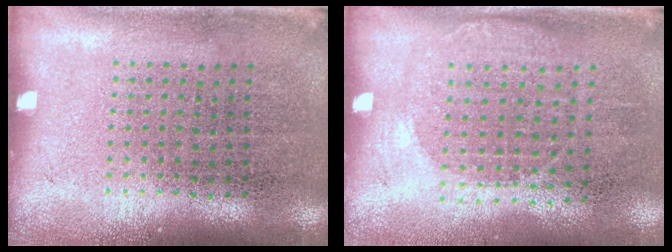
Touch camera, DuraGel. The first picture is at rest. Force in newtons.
{"total": 1.1, "press": 1.0, "slide": 0.5}